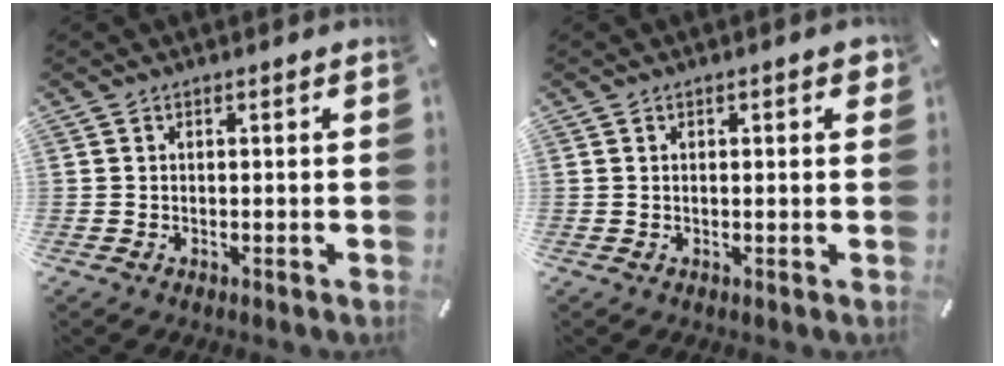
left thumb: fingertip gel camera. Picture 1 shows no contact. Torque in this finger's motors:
{"motor_torque": [0.28, -0.34, 0.02, 0.09, -0.02]}